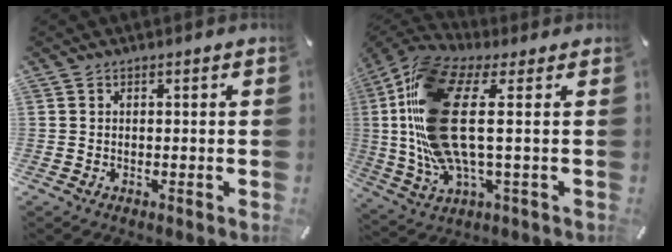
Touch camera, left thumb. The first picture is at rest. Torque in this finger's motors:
{"motor_torque": [1.38, 1.26, 1.86, 0.91, 0.49]}